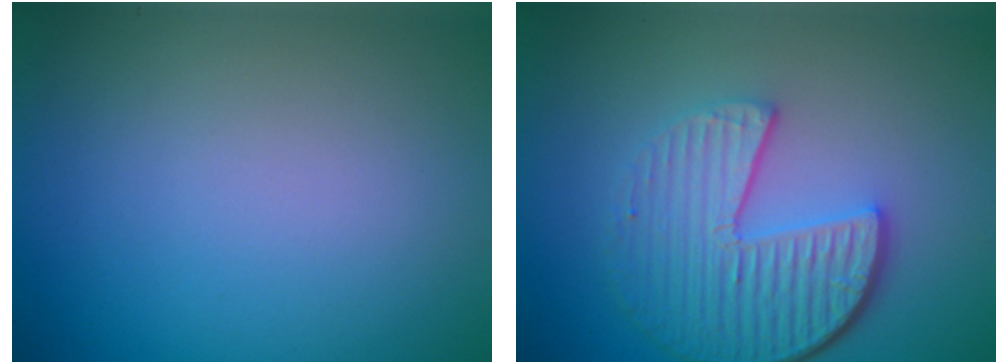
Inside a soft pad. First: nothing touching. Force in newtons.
{"total": 6.3, "press": 4.5, "slide": 4.4}